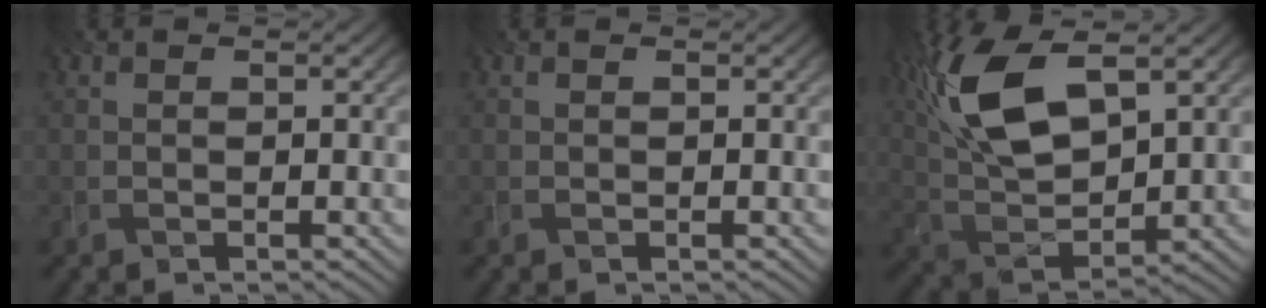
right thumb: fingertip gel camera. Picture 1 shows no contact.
{"total": 0.0}
{"total": 12.5, "force": [5.6, 5.4, 9.8], "torque": [-0.235, 0.013, 0.113]}